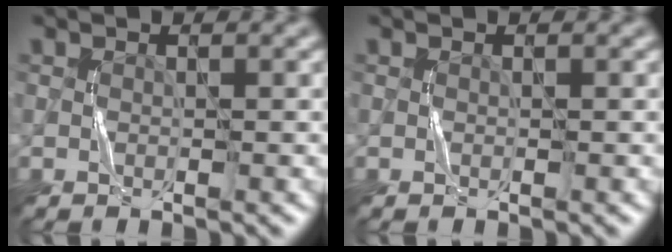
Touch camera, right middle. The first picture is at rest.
{"total": 0.0}